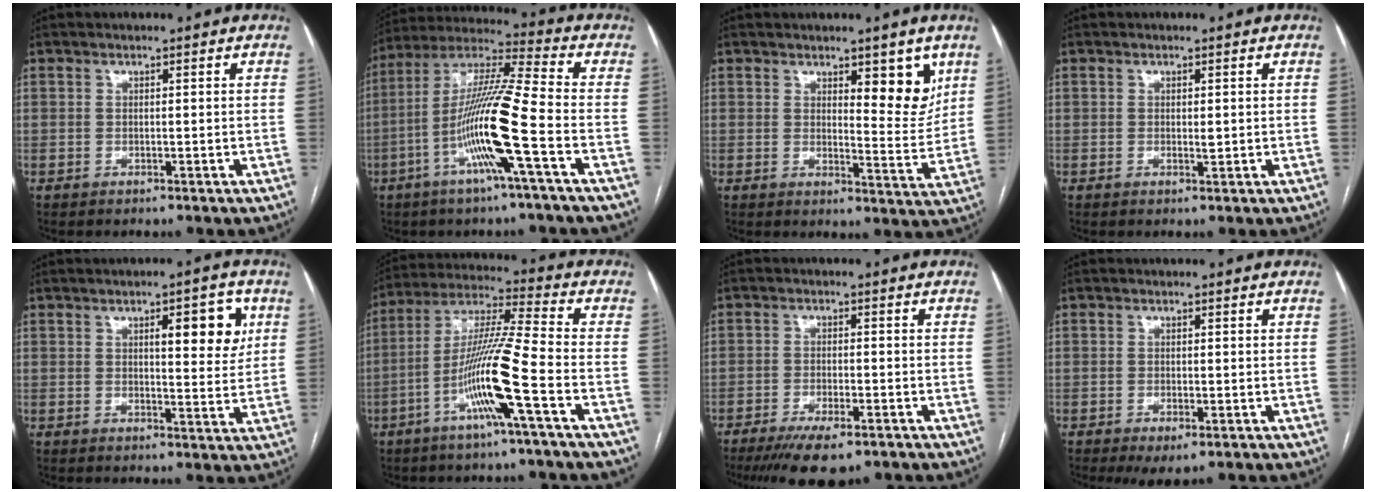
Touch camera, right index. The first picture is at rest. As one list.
[{"total": 15.4, "force": [-5.1, -0.9, 14.5], "torque": [-0.286, 0.000, -0.104]}, {"total": 6.5, "force": [3.6, 2.0, 5.0], "torque": [-0.059, -0.015, 0.050]}, {"total": 0.9, "force": [0.1, 0.3, 0.9], "torque": [-0.014, -0.003, 0.002]}, {"total": 7.3, "force": [2.8, 2.2, 6.3], "torque": [-0.078, 0.002, 0.035]}, {"total": 13.5, "force": [-5.1, -1.1, 12.5], "torque": [-0.243, 0.002, -0.102]}, {"total": 8.2, "force": [-5.8, 2.0, 5.5], "torque": [-0.088, -0.014, -0.091]}, {"total": 3.6, "force": [-1.9, 1.0, 2.9], "torque": [-0.044, -0.005, -0.023]}]